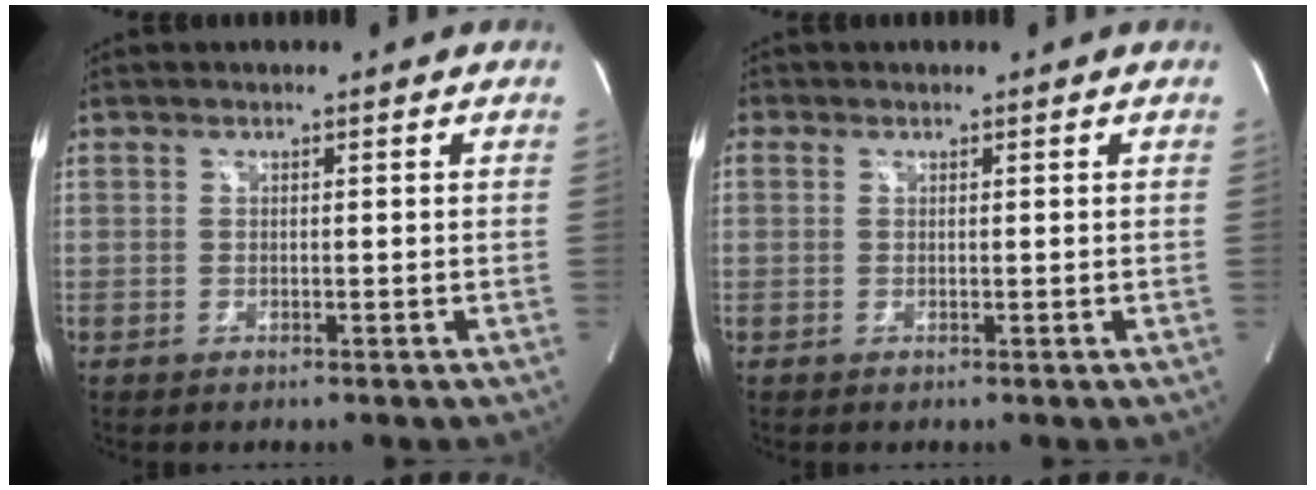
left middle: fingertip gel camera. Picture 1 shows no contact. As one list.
[{"total": 0.7, "force": [0.3, 0.6, 0.2], "torque": [0.002, 0.001, 0.003]}]